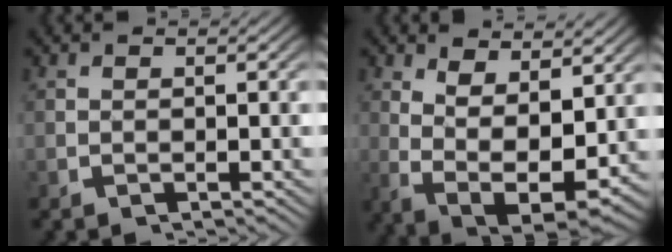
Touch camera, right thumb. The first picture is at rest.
{"total": 9.2, "force": [-1.1, 6.1, 6.9], "torque": [-0.151, -0.055, 0.002]}